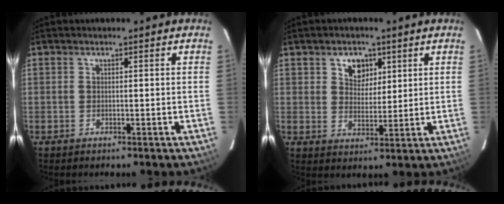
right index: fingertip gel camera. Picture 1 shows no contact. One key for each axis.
{"total": 5.4, "fx": 2.5, "fy": 4.1, "fz": 2.5, "tx": -0.032, "ty": 0.003, "tz": 0.048}